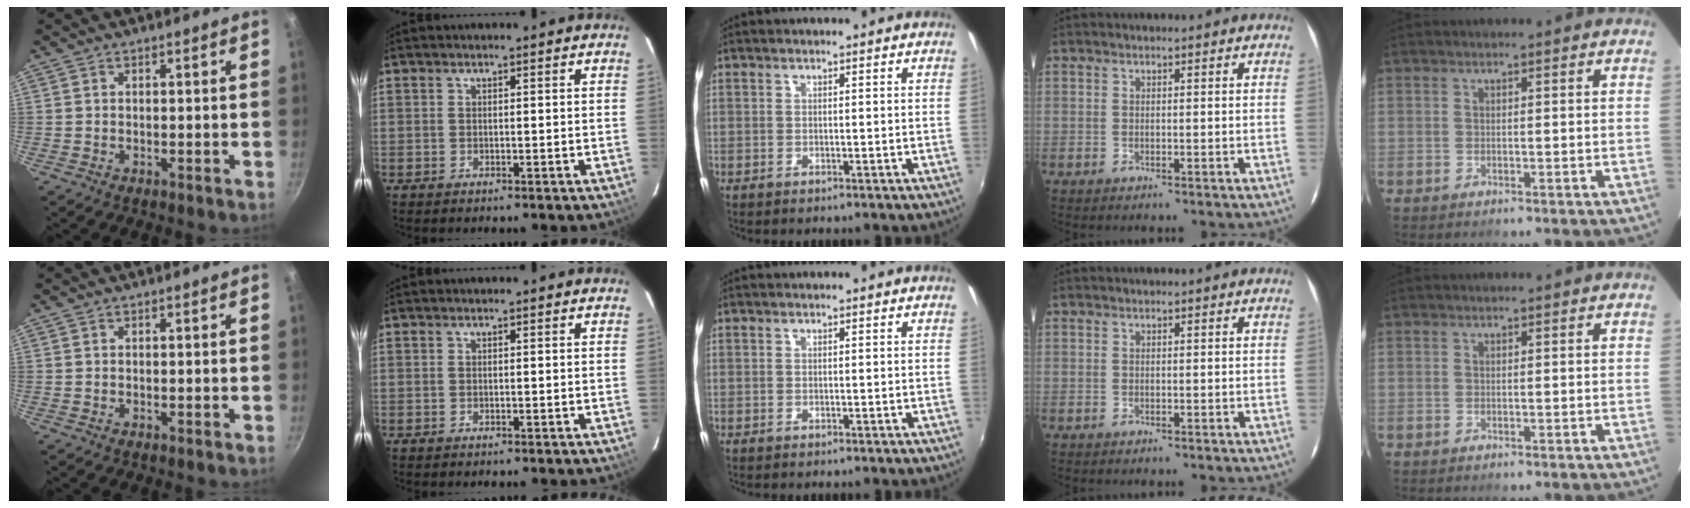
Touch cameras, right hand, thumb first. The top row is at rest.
{}